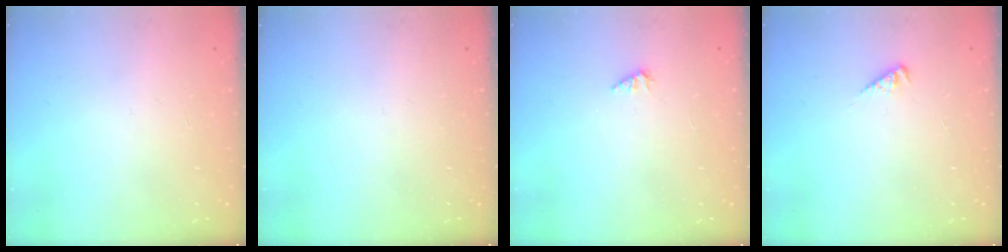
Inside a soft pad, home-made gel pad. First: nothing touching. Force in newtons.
{"total": 0.0}
{"total": 1.1, "press": 1.1, "slide": 0.1}
{"total": 1.9, "press": 1.9, "slide": 0.3}